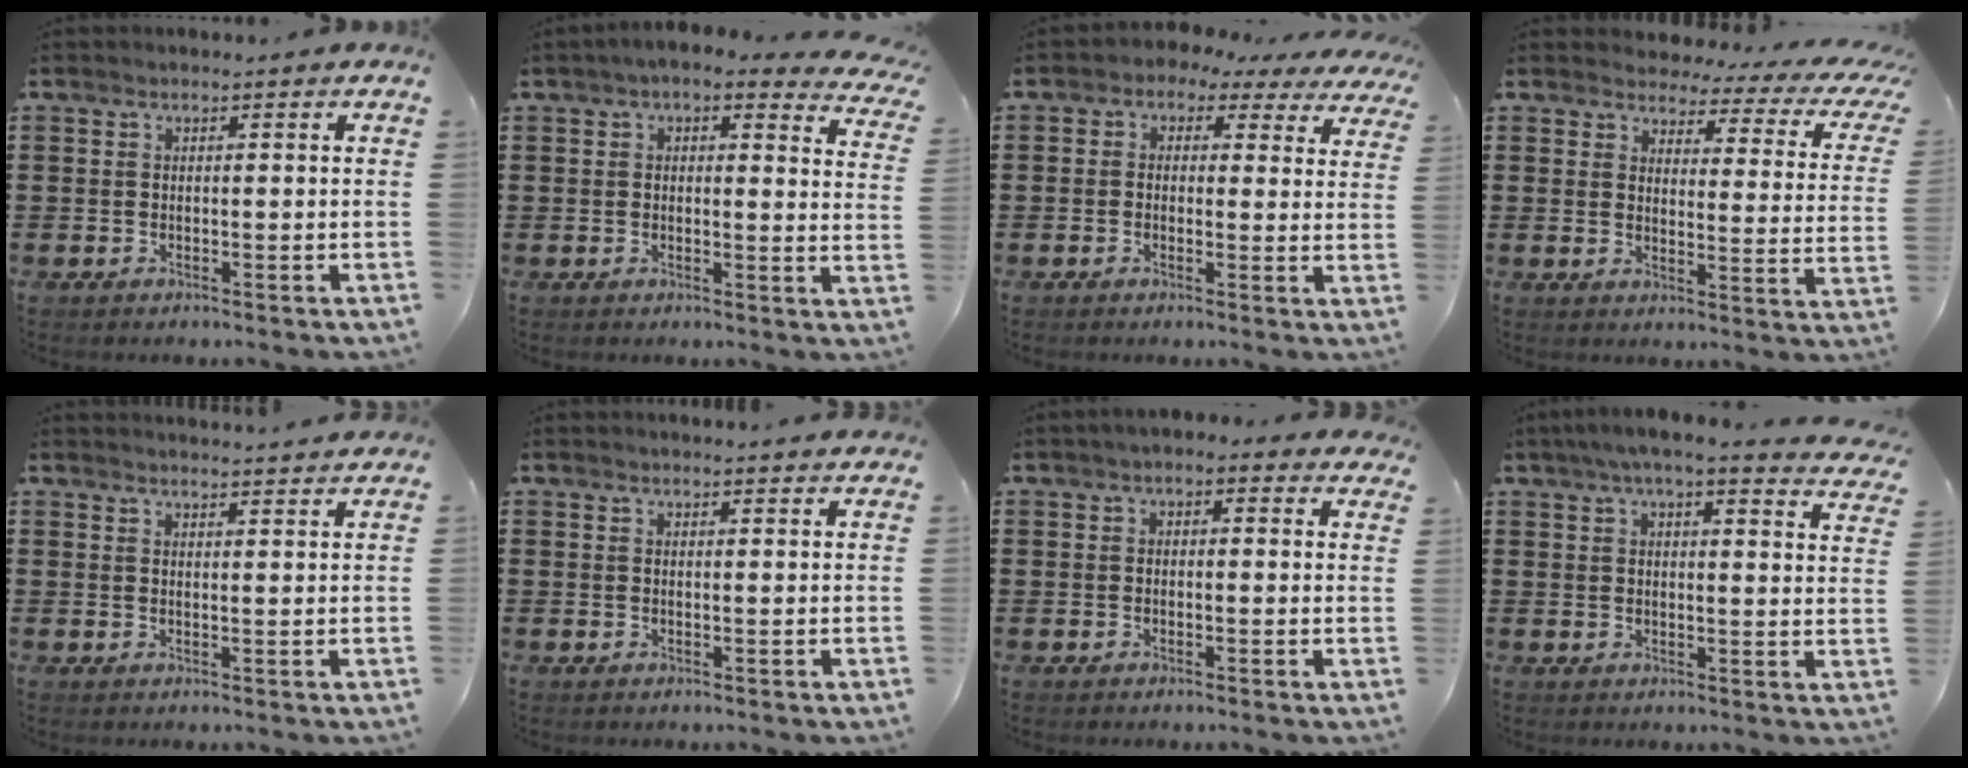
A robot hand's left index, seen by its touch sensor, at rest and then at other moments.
{"total": 3.5, "force": [2.7, 0.7, 2.1], "torque": [-0.045, -0.011, 0.045]}
{"total": 1.8, "force": [0.7, 1.4, 0.8], "torque": [-0.027, -0.007, 0.005]}
{"total": 3.5, "force": [3.1, 0.9, 1.4], "torque": [-0.039, -0.024, 0.046]}
{"total": 2.8, "force": [2.7, -0.6, 0.0], "torque": [-0.007, -0.014, 0.051]}
{"total": 1.6, "force": [1.6, -0.3, 0.1], "torque": [-0.005, -0.001, 0.032]}
{"total": 2.2, "force": [1.7, 0.9, 1.1], "torque": [-0.025, 0.005, 0.031]}
{"total": 5.1, "force": [4.3, -0.1, 2.7], "torque": [-0.068, -0.015, 0.073]}